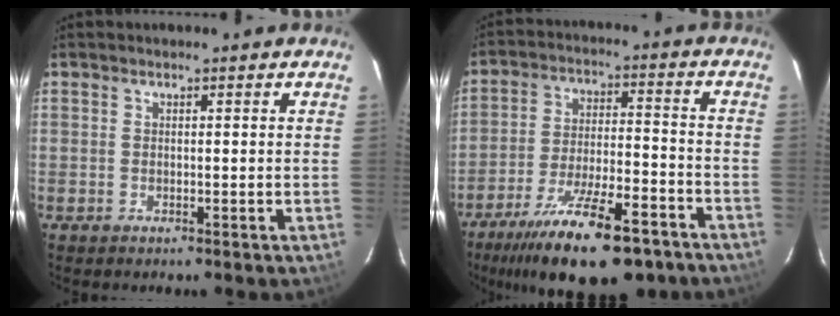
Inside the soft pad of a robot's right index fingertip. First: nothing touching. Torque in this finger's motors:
{"motor_torque": [1.63, -0.51, 0.93, 0.21]}